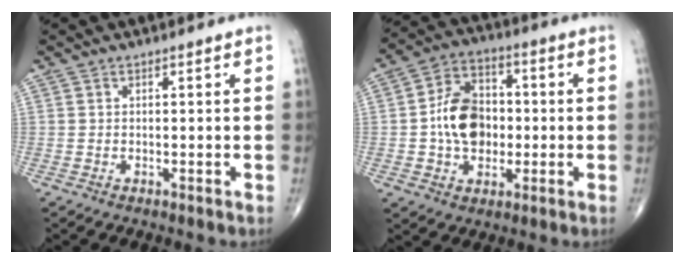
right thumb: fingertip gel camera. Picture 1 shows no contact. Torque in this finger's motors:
{"motor_torque": [1.07, 1.29, 0.60, -0.56, 0.07]}